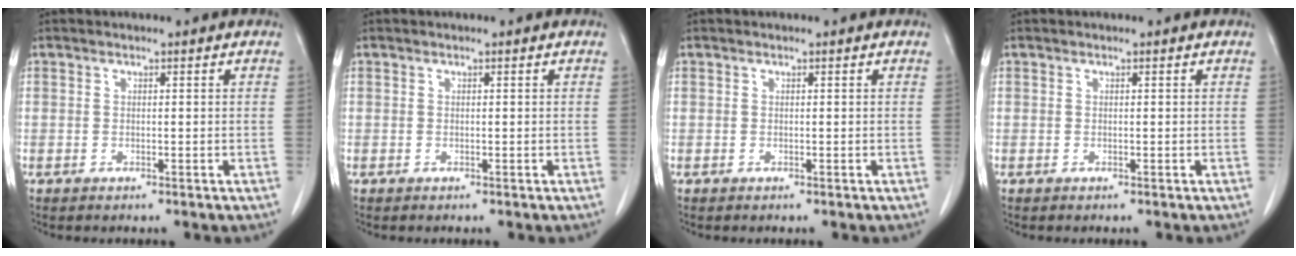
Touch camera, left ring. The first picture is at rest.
{"total": 0.0}
{"total": 0.0}
{"total": 0.0}